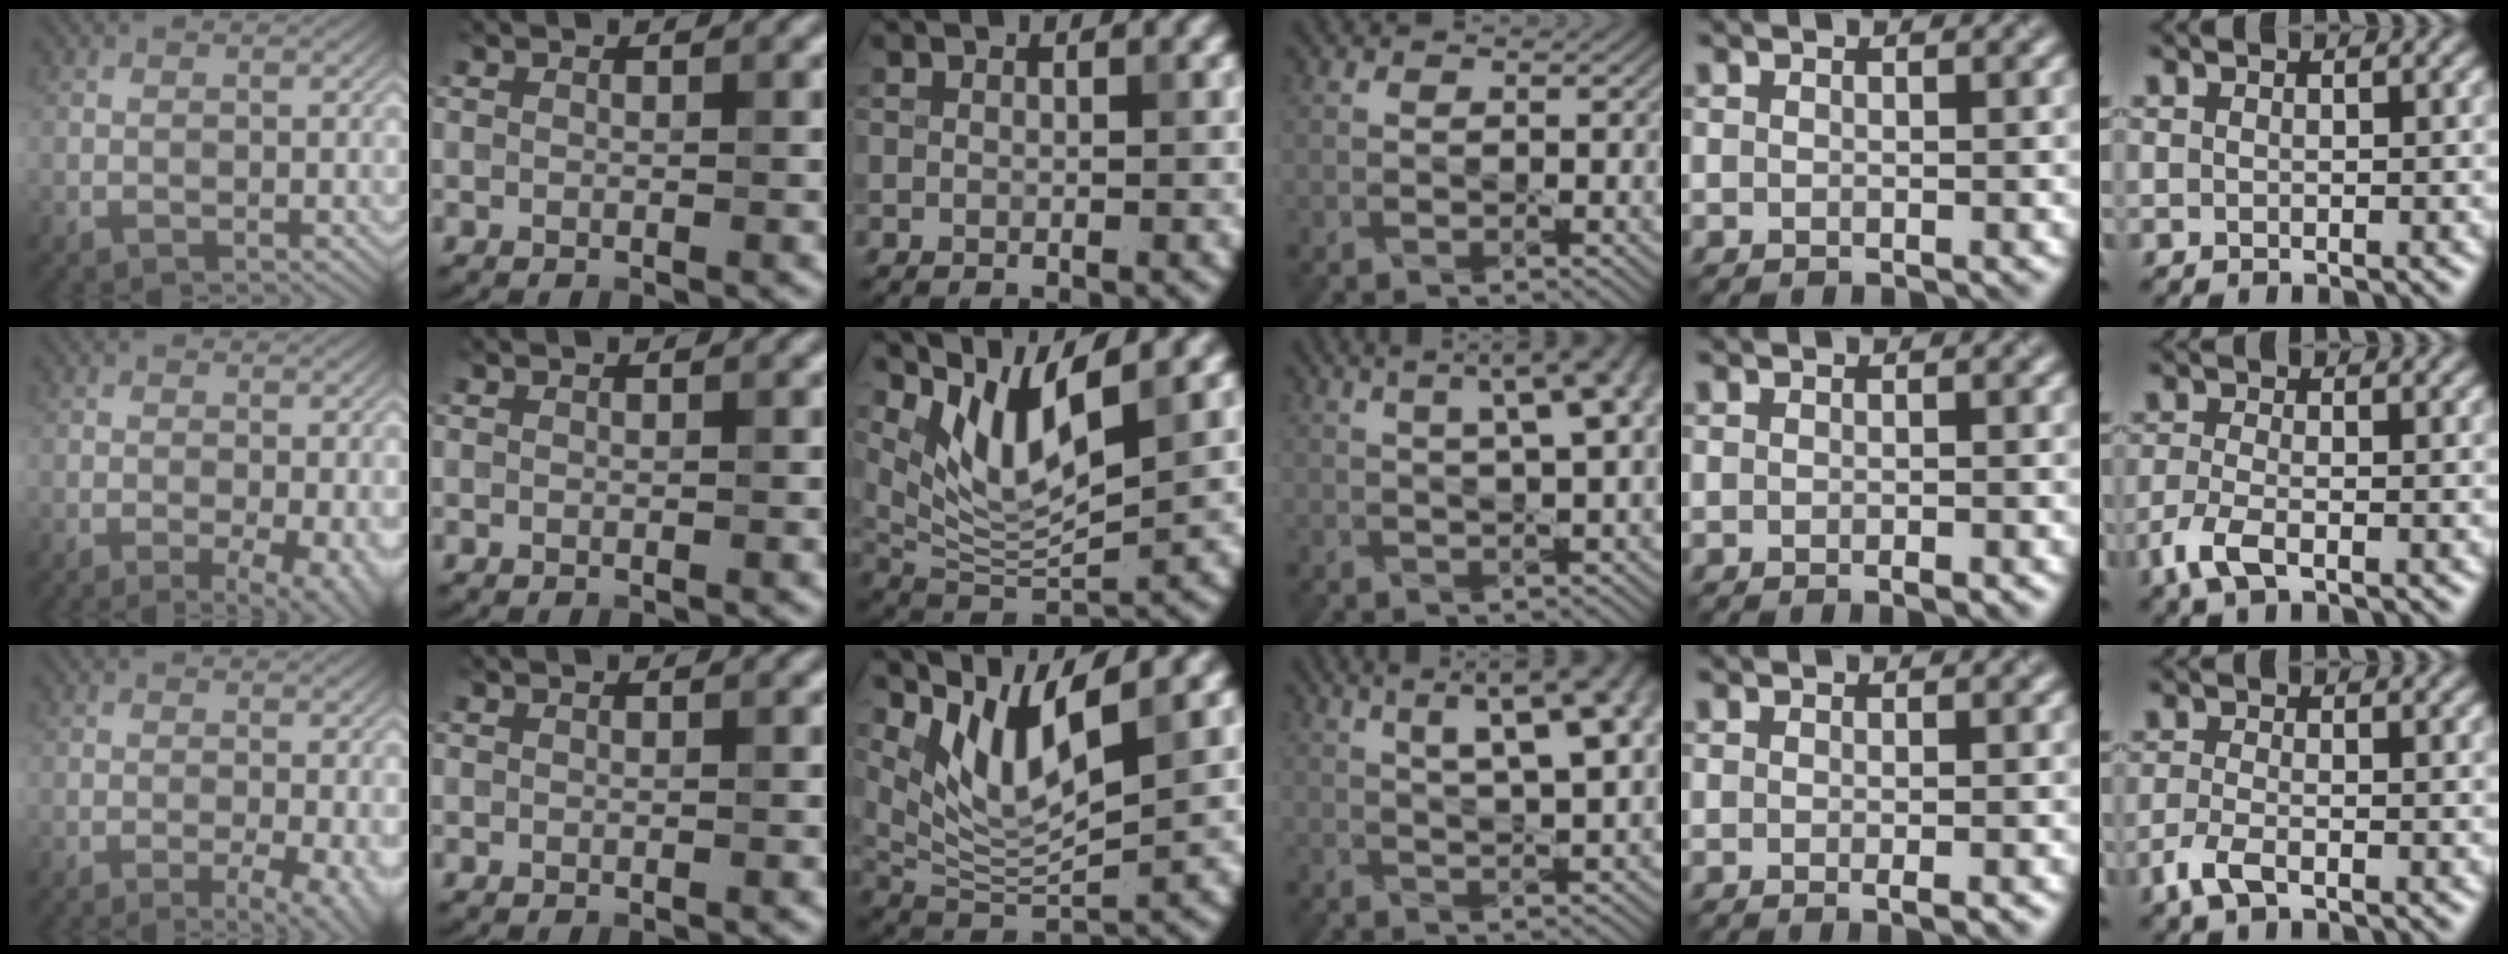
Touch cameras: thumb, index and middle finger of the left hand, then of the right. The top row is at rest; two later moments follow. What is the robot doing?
{"motion": "pour", "object": "sugar"}